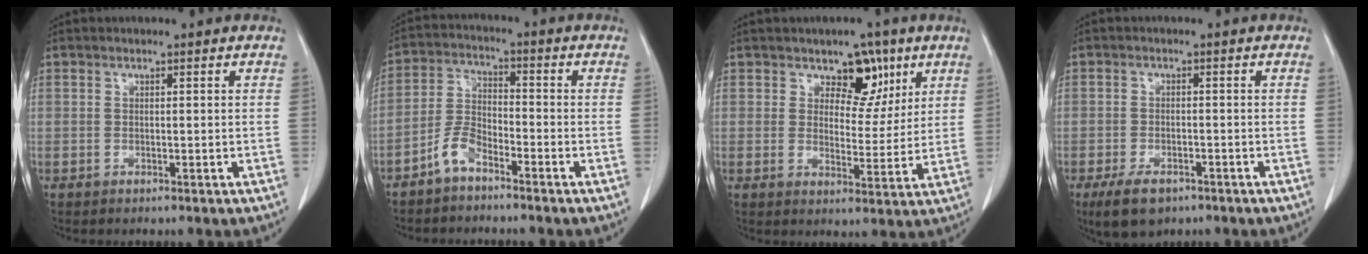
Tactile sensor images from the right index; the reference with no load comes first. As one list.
[{"total": 5.0, "force": [-3.7, 1.9, 2.8], "torque": [-0.064, 0.008, -0.076]}, {"total": 6.6, "force": [3.8, 4.1, 3.6], "torque": [-0.037, 0.002, 0.057]}, {"total": 5.5, "force": [-3.7, 2.8, 3.0], "torque": [-0.060, -0.005, -0.056]}]